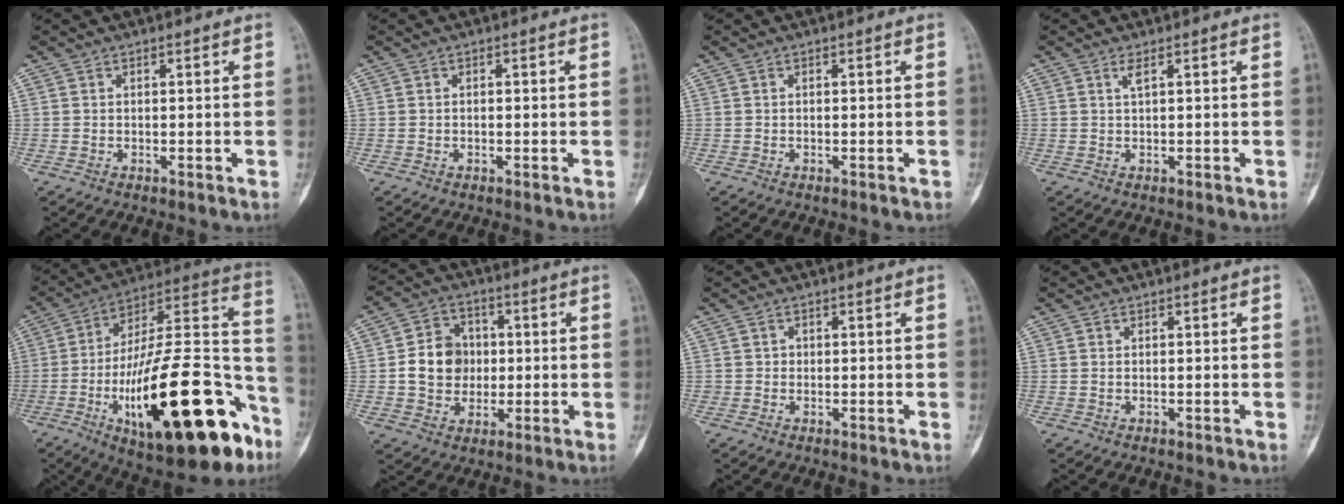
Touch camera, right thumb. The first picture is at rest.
{"total": 0.0}
{"total": 0.0}
{"total": 1.0, "force": [0.5, 0.1, 0.9], "torque": [-0.017, -0.001, 0.010]}
{"total": 33.5, "force": [-13.8, 11.8, 28.2], "torque": [-0.392, 0.063, -0.207]}
{"total": 9.9, "force": [0.0, 8.5, 5.1], "torque": [-0.056, 0.012, -0.004]}
{"total": 1.0, "force": [-0.1, 1.0, 0.1], "torque": [0.007, 0.005, -0.002]}
{"total": 0.0}